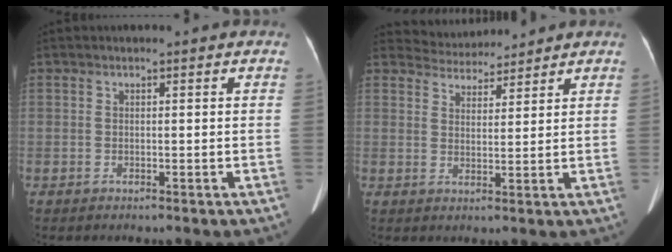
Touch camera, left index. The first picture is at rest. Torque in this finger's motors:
{"motor_torque": [-0.52, -0.29, -0.17, -0.01]}